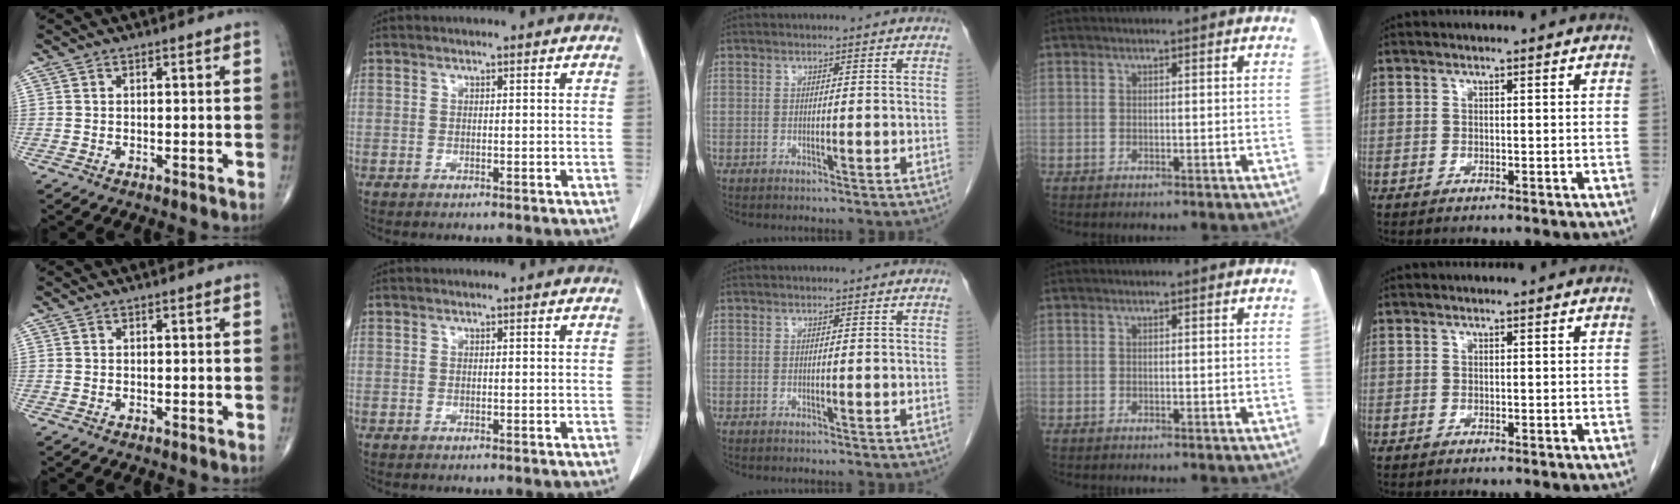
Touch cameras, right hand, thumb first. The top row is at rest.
{}